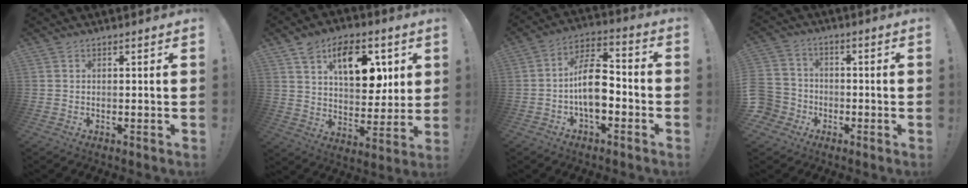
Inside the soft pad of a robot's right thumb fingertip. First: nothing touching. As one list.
[{"total": 15.9, "force": [7.2, 9.7, 10.3], "torque": [-0.136, -0.023, 0.125]}, {"total": 13.2, "force": [-2.9, 7.2, 10.6], "torque": [-0.185, 0.019, -0.052]}, {"total": 8.4, "force": [-2.8, 7.6, 2.2], "torque": [-0.048, 0.024, -0.049]}]